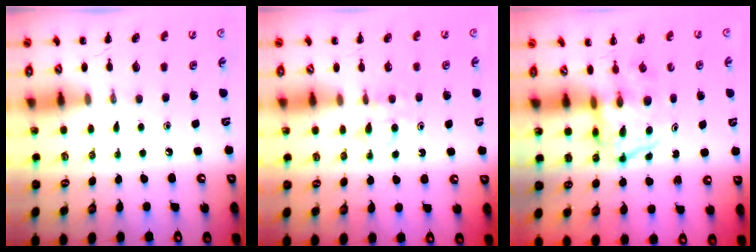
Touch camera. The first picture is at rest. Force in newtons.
{"total": 3.5, "press": 3.3, "slide": 1.1}
{"total": 3.7, "press": 3.7, "slide": 0.6}